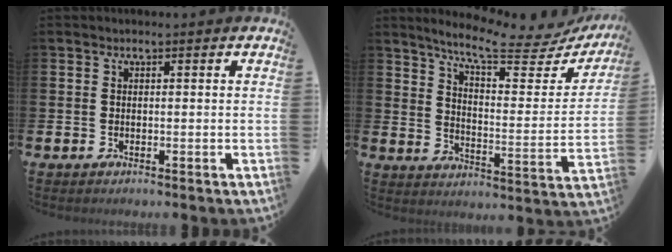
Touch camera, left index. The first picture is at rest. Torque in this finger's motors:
{"motor_torque": [1.02, -1.12, 0.22, 0.09]}